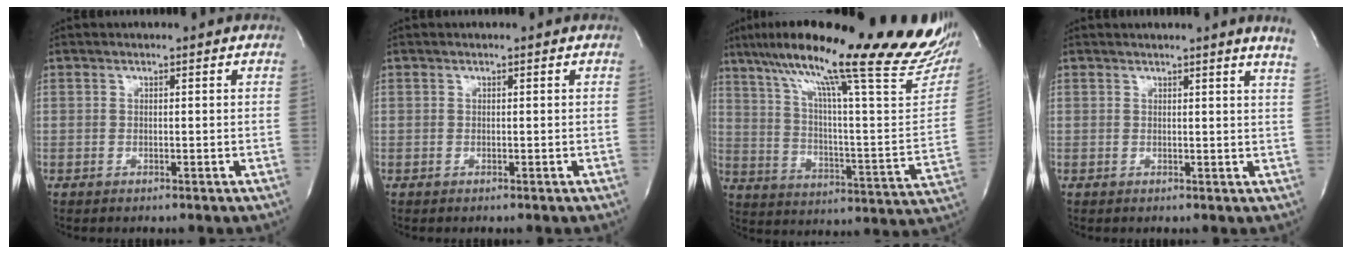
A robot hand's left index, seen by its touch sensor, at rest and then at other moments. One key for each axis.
{"total": 0.0}
{"total": 33.3, "fx": 25.1, "fy": 3.7, "fz": 21.5, "tx": -0.267, "ty": -0.026, "tz": 0.340}
{"total": 4.4, "fx": 3.8, "fy": -1.3, "fz": 1.8, "tx": -0.023, "ty": -0.029, "tz": 0.021}